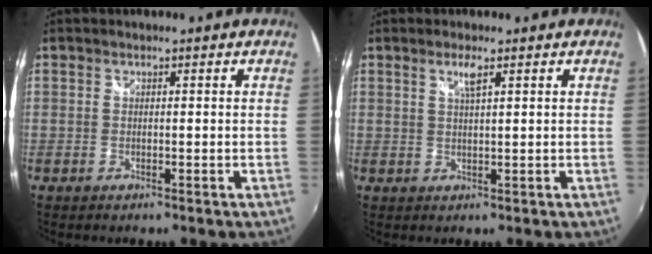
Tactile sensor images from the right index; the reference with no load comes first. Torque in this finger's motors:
{"motor_torque": [0.05, 0.05, 0.02, 0.01]}